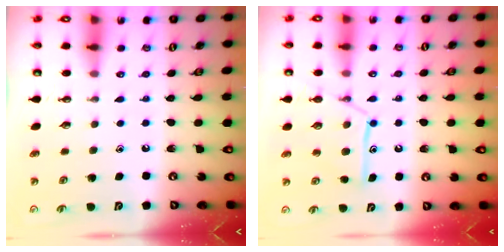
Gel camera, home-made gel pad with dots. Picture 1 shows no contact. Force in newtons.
{"total": 12.5, "press": 12.5, "slide": 1.0}